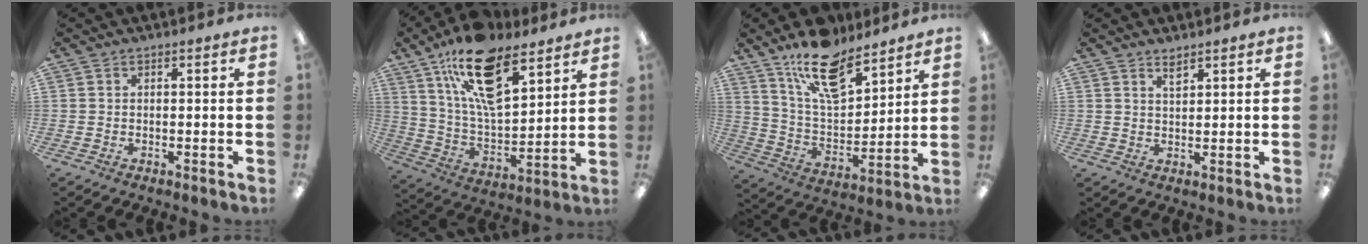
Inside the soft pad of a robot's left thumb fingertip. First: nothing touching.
{"total": 19.6, "force": [12.0, 8.7, 12.8], "torque": [-0.221, -0.053, 0.210]}
{"total": 16.1, "force": [12.1, 6.8, 8.3], "torque": [-0.141, -0.069, 0.213]}
{"total": 2.4, "force": [2.0, 0.6, 1.1], "torque": [-0.018, -0.004, 0.036]}